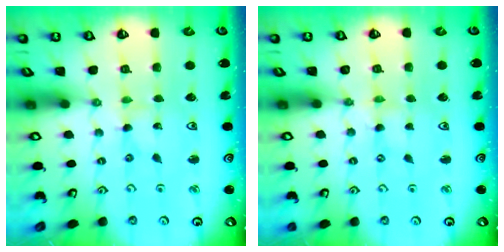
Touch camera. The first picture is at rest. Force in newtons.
{"total": 0.0}